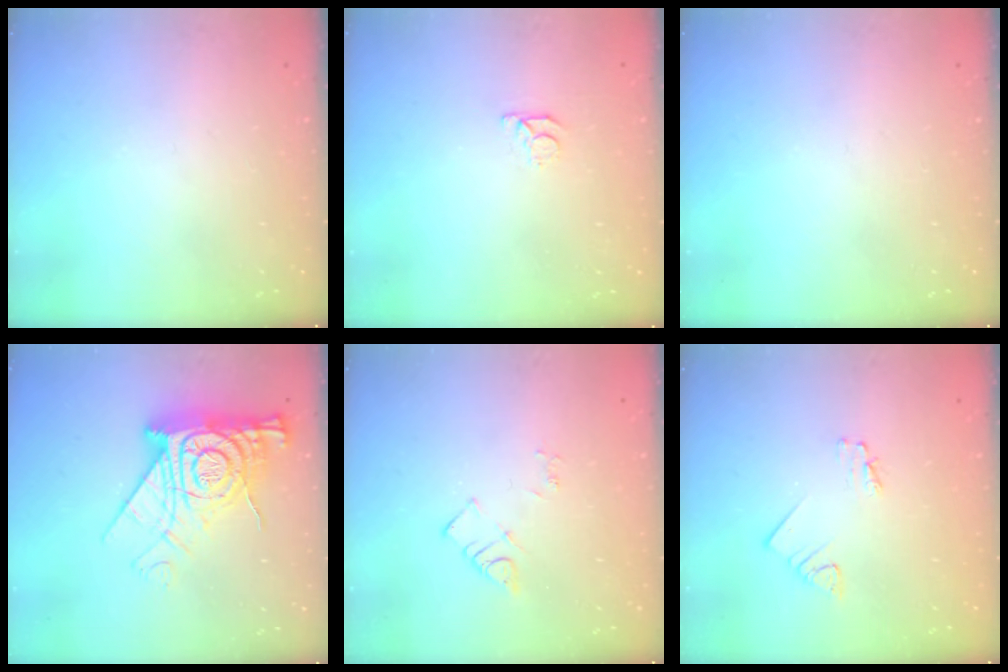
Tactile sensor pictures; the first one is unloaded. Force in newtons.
{"total": 3.5, "press": 3.5, "slide": 0.4}
{"total": 0.0}
{"total": 19.1, "press": 19.0, "slide": 1.8}
{"total": 5.4, "press": 5.4, "slide": 0.1}
{"total": 2.1, "press": 2.1, "slide": 0.2}